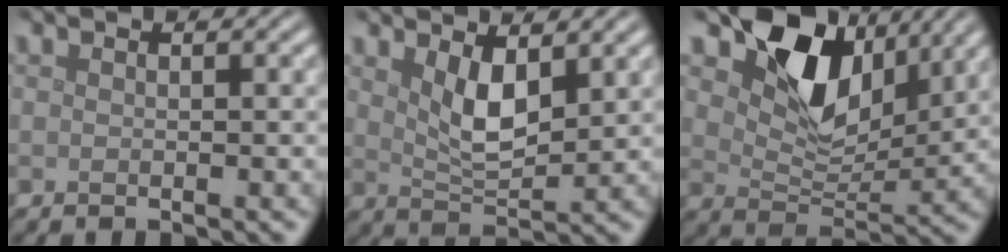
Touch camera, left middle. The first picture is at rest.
{"total": 3.8, "force": [1.6, 1.5, 3.0], "torque": [-0.066, -0.012, 0.034]}
{"total": 8.6, "force": [4.5, 5.2, 5.3], "torque": [-0.090, -0.013, 0.074]}